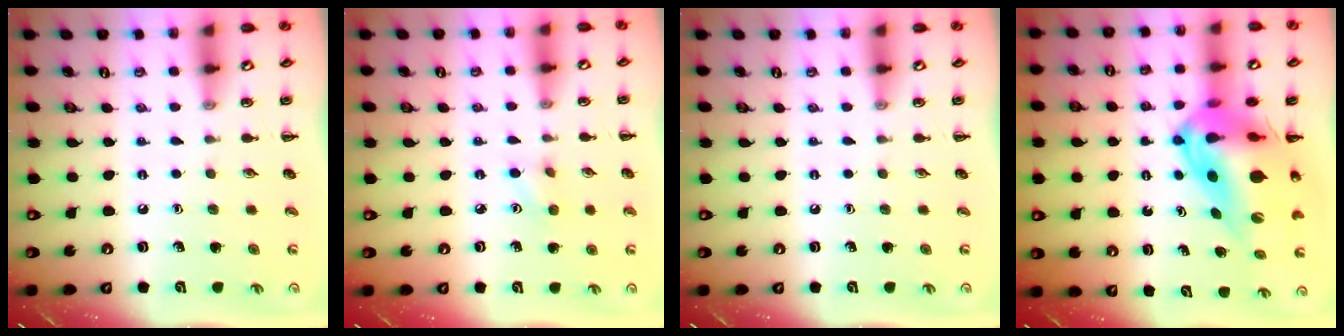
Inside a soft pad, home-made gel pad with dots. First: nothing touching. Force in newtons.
{"total": 3.2, "press": 3.1, "slide": 0.9}
{"total": 0.0}
{"total": 19.0, "press": 18.1, "slide": 6.0}